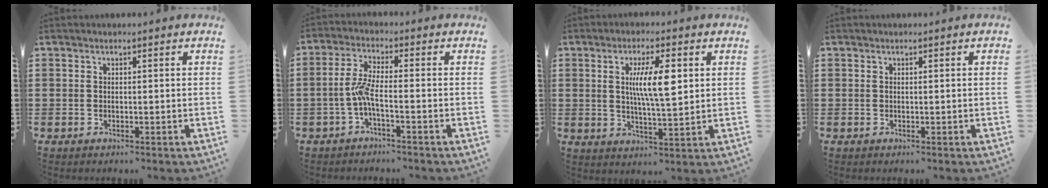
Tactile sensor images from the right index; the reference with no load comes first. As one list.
[{"total": 4.6, "force": [-1.7, 0.7, 4.2], "torque": [-0.098, -0.003, -0.039]}, {"total": 8.4, "force": [1.9, 1.8, 7.9], "torque": [-0.156, 0.005, 0.030]}, {"total": 0.0}]